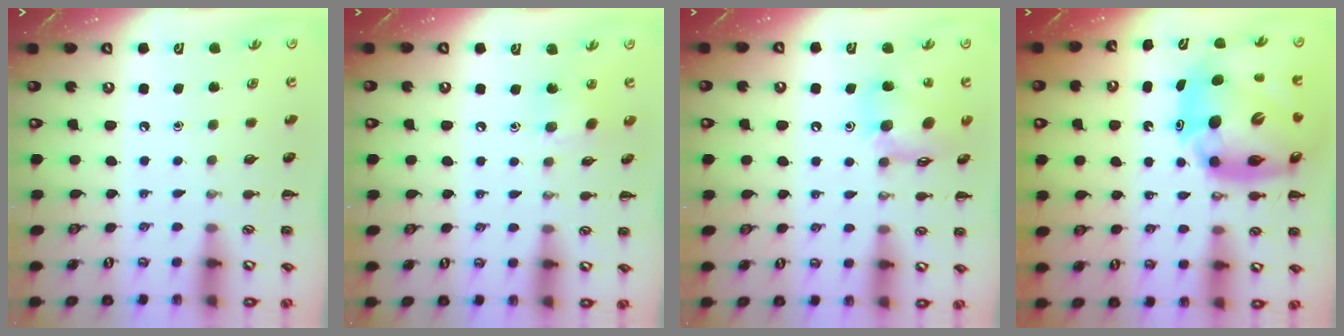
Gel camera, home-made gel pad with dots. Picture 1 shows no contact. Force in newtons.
{"total": 7.5, "press": 7.3, "slide": 1.8}
{"total": 14.4, "press": 14.3, "slide": 2.1}
{"total": 17.1, "press": 16.4, "slide": 5.0}